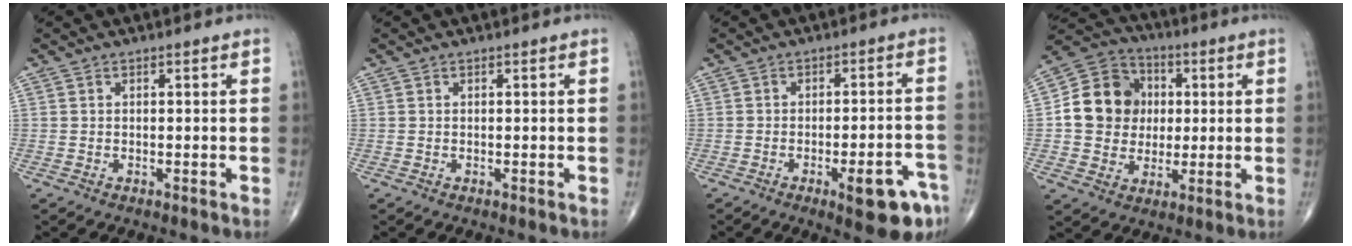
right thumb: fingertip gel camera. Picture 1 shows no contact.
{"total": 0.0}
{"total": 10.5, "force": [-5.4, 3.0, 8.5], "torque": [-0.093, 0.026, -0.063]}
{"total": 13.4, "force": [1.1, 11.8, 6.3], "torque": [-0.083, 0.017, 0.016]}